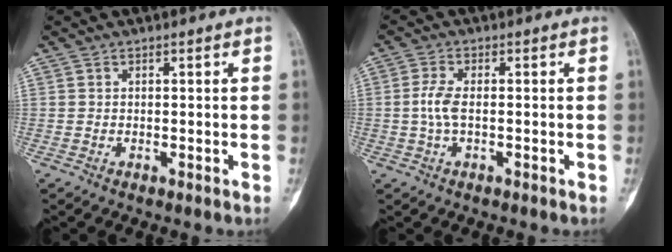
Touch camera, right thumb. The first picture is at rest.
{"total": 3.8, "force": [-0.3, 1.7, 3.4], "torque": [-0.083, 0.006, -0.007]}